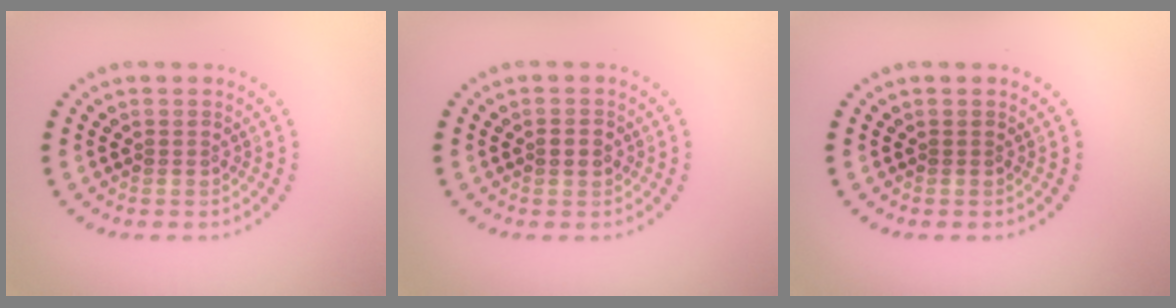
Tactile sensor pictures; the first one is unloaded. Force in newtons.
{"total": 1.1, "press": 1.1, "slide": 0.1}
{"total": 0.0}